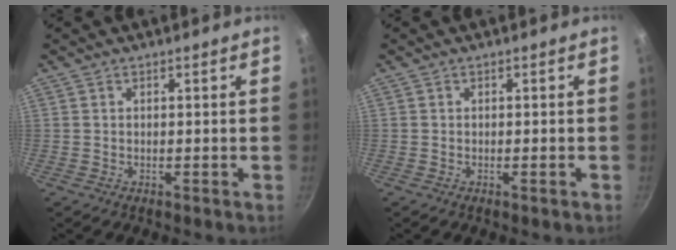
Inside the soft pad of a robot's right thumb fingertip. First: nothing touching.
{"total": 0.8, "force": [-0.4, 0.1, 0.7], "torque": [-0.014, 0.003, -0.007]}